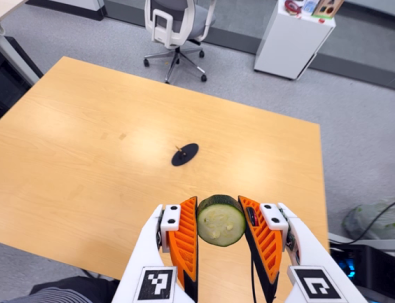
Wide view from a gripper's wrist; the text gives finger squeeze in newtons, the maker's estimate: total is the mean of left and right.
{"total": 9.2, "left": 8.2, "right": 10.1}